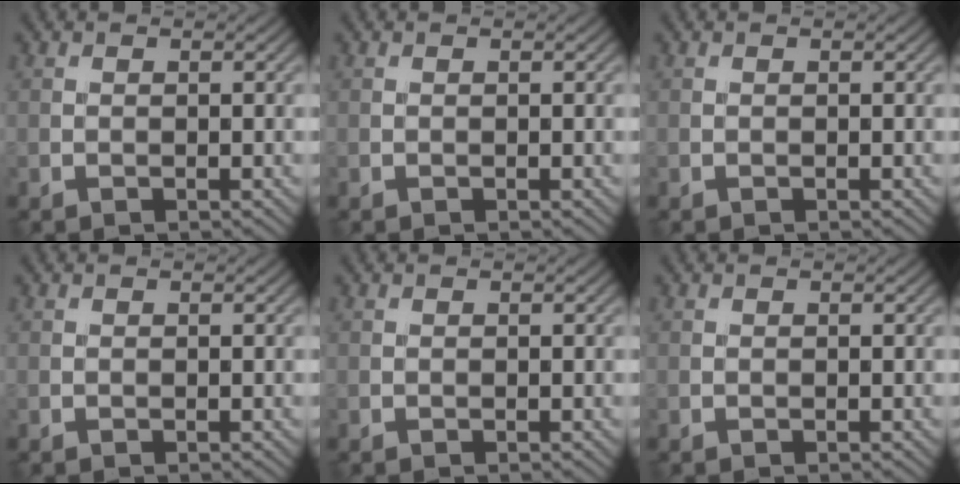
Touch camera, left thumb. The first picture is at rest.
{"total": 0.0}
{"total": 0.0}
{"total": 0.0}
{"total": 0.0}
{"total": 0.0}